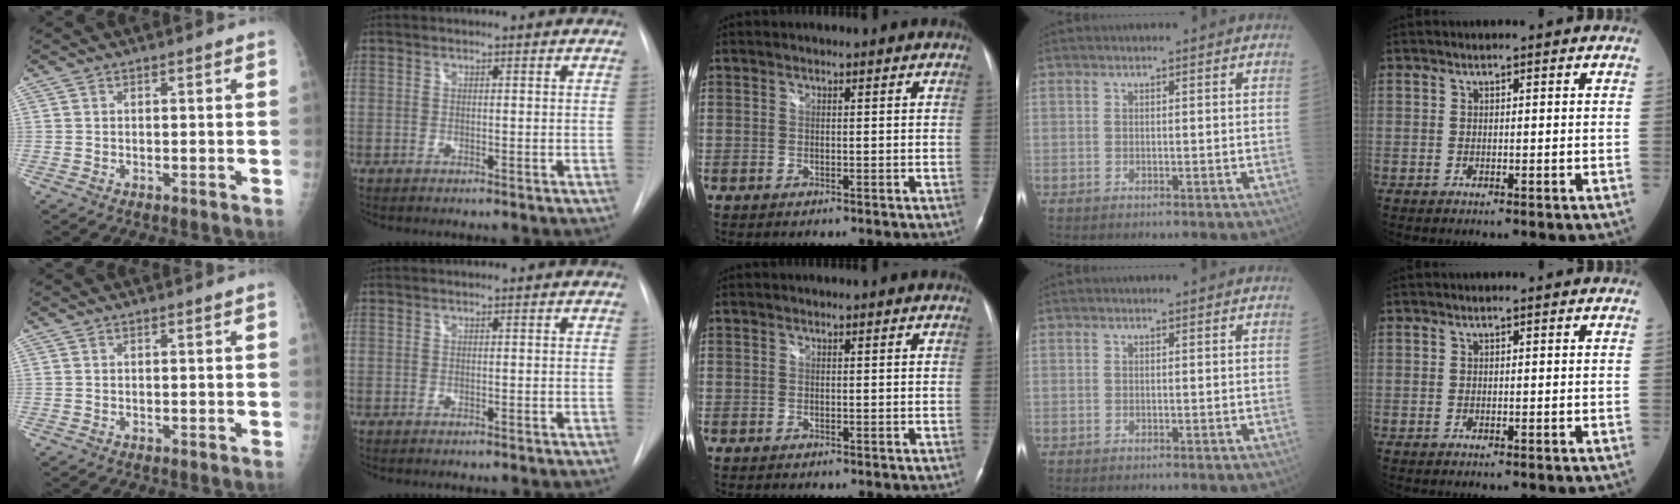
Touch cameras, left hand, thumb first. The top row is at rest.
{}